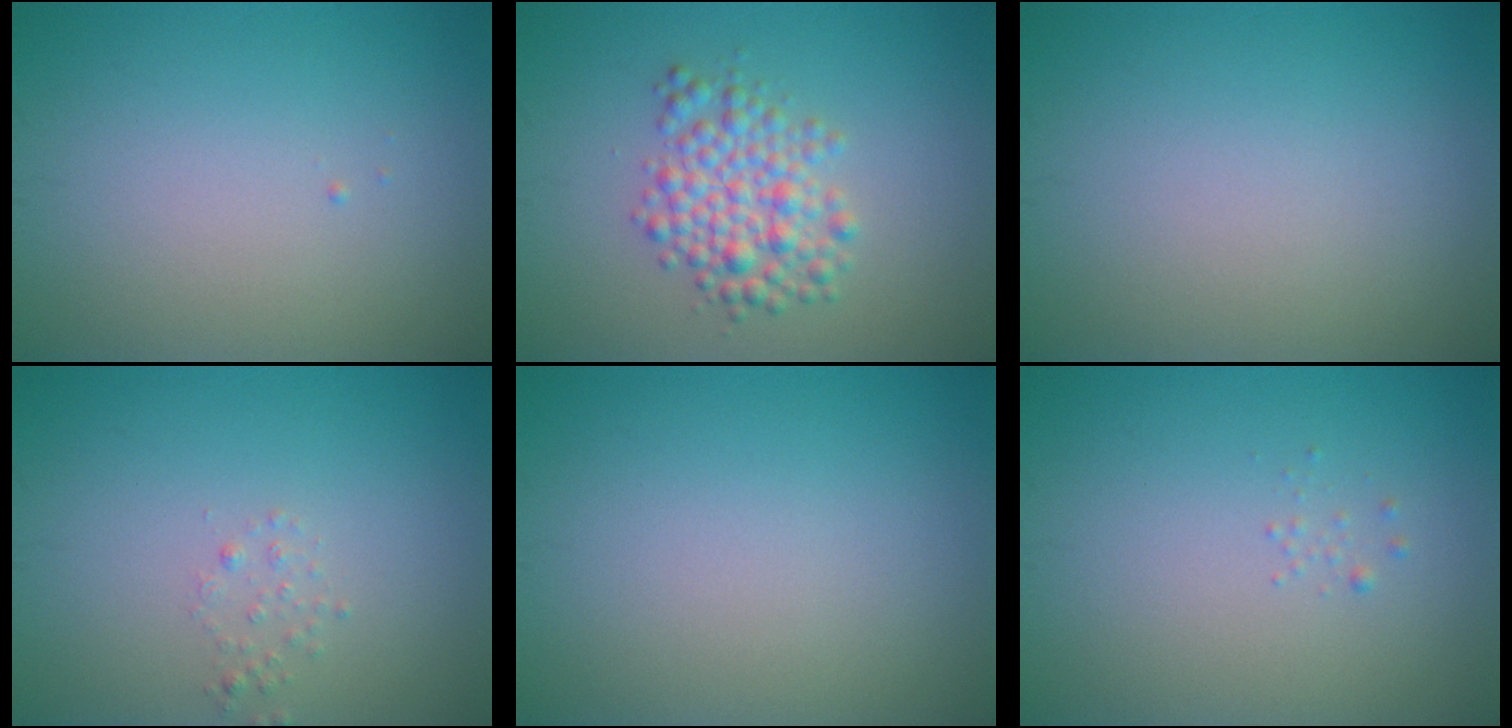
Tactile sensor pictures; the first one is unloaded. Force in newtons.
{"total": 4.1, "press": 4.1, "slide": 0.1}
{"total": 0.0}
{"total": 0.8, "press": 0.8, "slide": 0.1}
{"total": 0.0}
{"total": 0.7, "press": 0.7, "slide": 0.1}